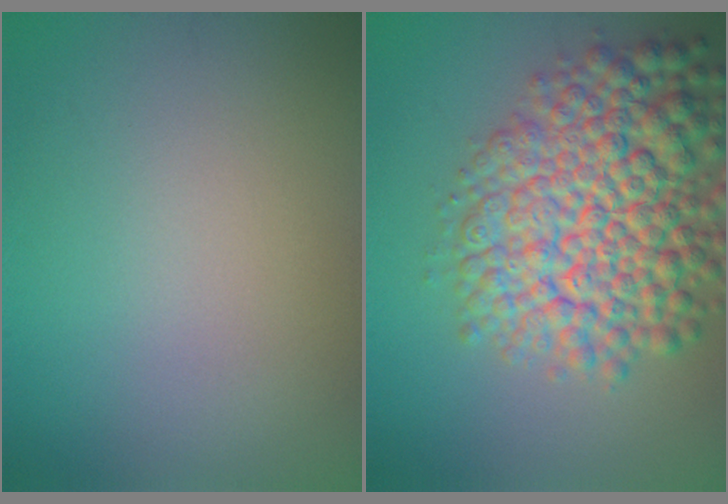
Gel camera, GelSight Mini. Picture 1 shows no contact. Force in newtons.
{"total": 10.4, "press": 10.4, "slide": 0.4}